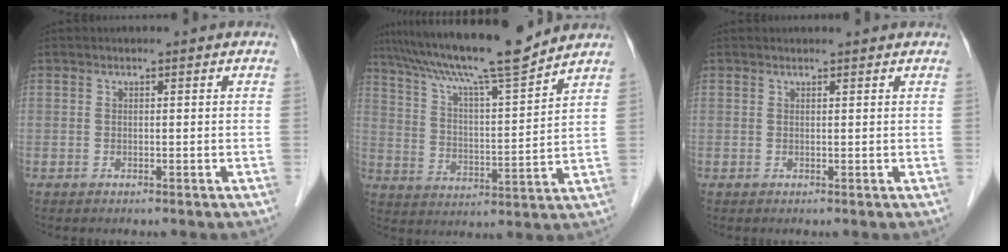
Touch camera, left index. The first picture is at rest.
{"total": 15.6, "force": [13.4, -0.2, 7.9], "torque": [-0.140, 0.006, 0.220]}
{"total": 2.0, "force": [2.0, 0.1, 0.3], "torque": [-0.011, 0.010, 0.023]}